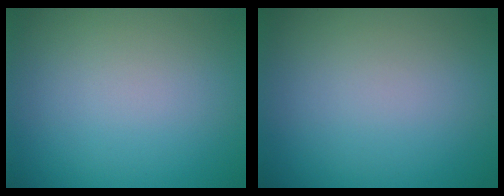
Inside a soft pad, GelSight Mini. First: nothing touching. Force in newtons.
{"total": 0.0}